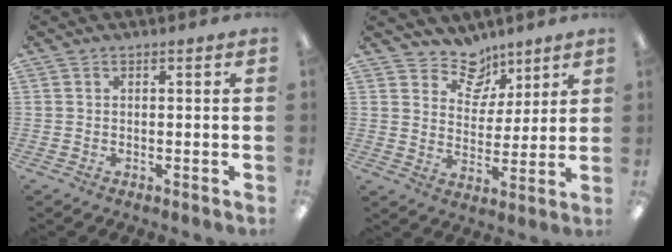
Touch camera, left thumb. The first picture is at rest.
{"total": 10.0, "force": [7.5, 6.3, 2.1], "torque": [-0.031, -0.056, 0.140]}